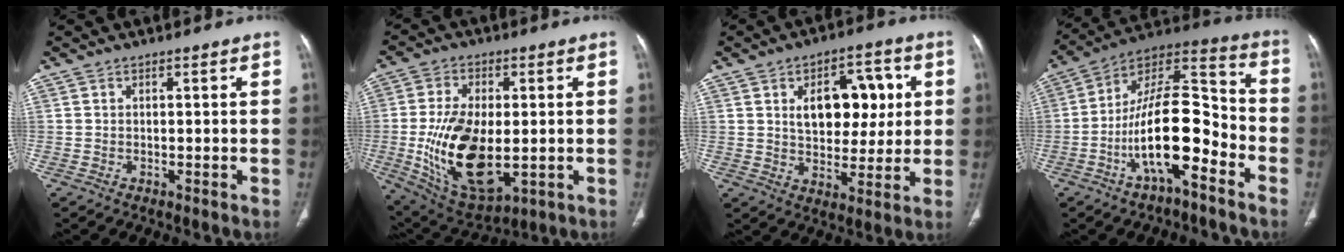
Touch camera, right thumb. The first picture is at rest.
{"total": 18.4, "force": [-2.1, 9.8, 15.4], "torque": [-0.279, -0.012, -0.015]}
{"total": 13.7, "force": [3.2, 8.5, 10.3], "torque": [-0.099, 0.003, 0.052]}
{"total": 18.1, "force": [-6.9, 7.0, 15.2], "torque": [-0.250, 0.073, -0.120]}